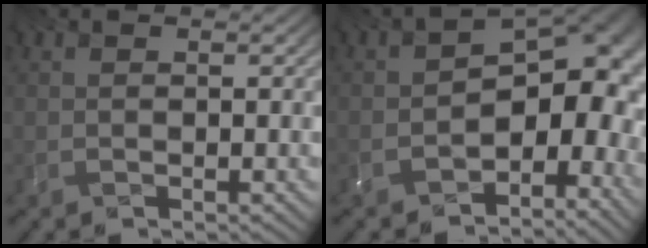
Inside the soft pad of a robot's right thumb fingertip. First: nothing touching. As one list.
[{"total": 10.6, "force": [-4.1, 6.3, 7.4], "torque": [-0.114, -0.017, -0.057]}]